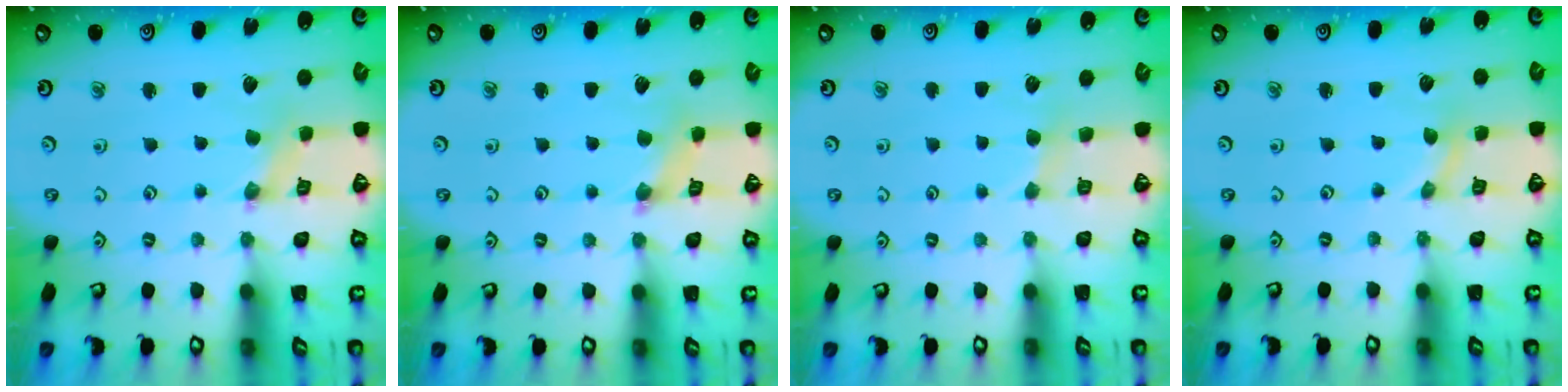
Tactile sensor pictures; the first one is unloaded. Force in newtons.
{"total": 1.5, "press": 1.5, "slide": 0.2}
{"total": 2.5, "press": 2.4, "slide": 0.4}
{"total": 0.0}